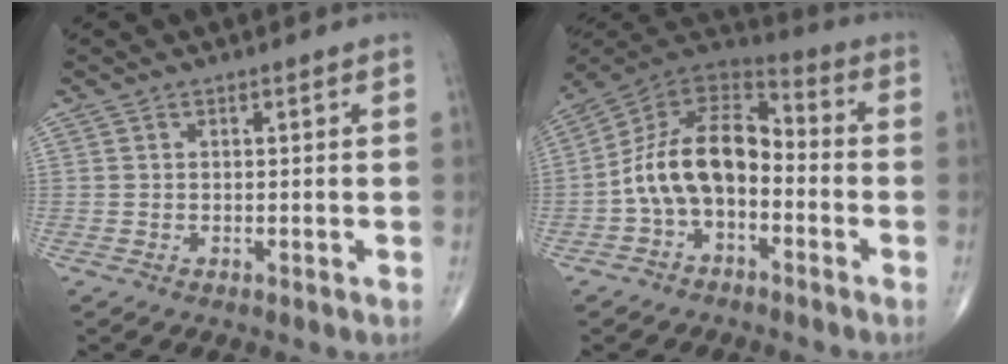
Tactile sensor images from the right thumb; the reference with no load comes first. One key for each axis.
{"total": 14.4, "fx": -3.1, "fy": 8.9, "fz": 10.9, "tx": -0.178, "ty": 0.060, "tz": -0.067}